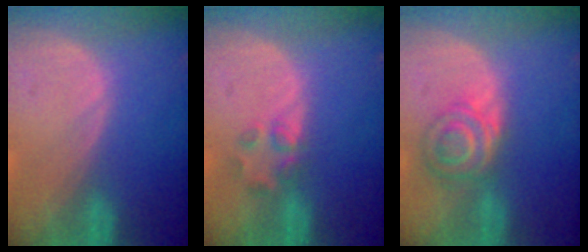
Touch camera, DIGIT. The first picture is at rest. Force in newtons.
{"total": 2.7, "press": 2.6, "slide": 0.9}
{"total": 6.1, "press": 5.6, "slide": 2.4}